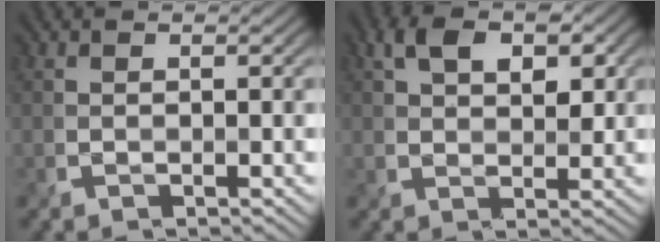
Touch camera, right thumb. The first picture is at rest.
{"total": 5.8, "force": [2.3, 3.5, 4.1], "torque": [-0.071, 0.002, 0.033]}